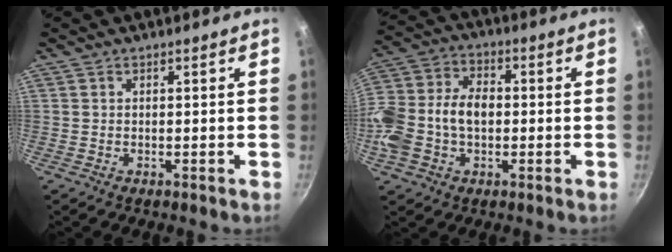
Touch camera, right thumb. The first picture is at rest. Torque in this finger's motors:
{"motor_torque": [0.31, 0.31, 0.13, -0.07, 0.35]}